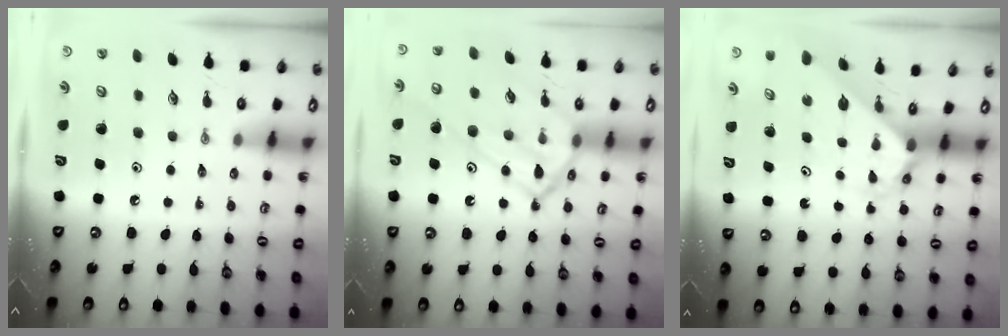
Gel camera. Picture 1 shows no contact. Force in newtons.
{"total": 17.1, "press": 17.0, "slide": 1.4}
{"total": 2.3, "press": 2.3, "slide": 0.2}